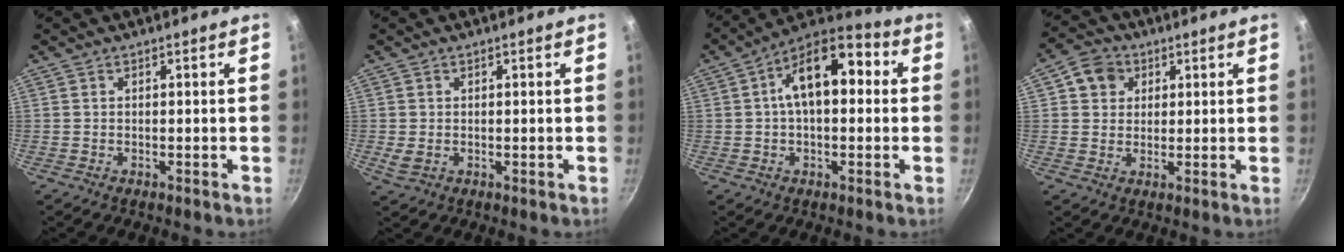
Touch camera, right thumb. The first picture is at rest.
{"total": 2.2, "force": [0.0, 1.6, 1.5], "torque": [-0.029, -0.002, 0.006]}
{"total": 14.6, "force": [2.2, 8.3, 11.8], "torque": [-0.155, 0.036, 0.017]}
{"total": 6.2, "force": [2.3, 5.3, 2.2], "torque": [-0.006, 0.004, 0.033]}